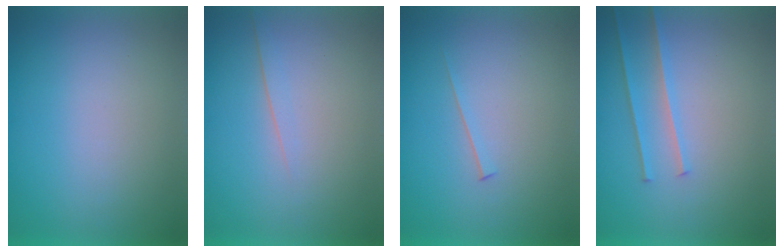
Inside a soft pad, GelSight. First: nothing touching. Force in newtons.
{"total": 1.5}
{"total": 1.5}
{"total": 2.2}